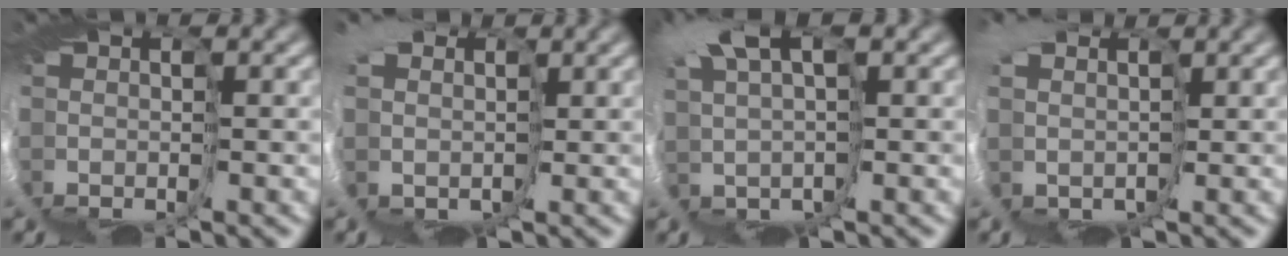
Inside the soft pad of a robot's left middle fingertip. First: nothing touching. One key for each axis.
{"total": 6.2, "fx": 1.8, "fy": 5.2, "fz": 2.9, "tx": -0.060, "ty": -0.016, "tz": 0.009}
{"total": 5.0, "fx": 2.7, "fy": 1.9, "fz": 3.7, "tx": -0.106, "ty": 0.003, "tz": 0.035}
{"total": 5.6, "fx": 1.8, "fy": 4.4, "fz": 3.0, "tx": -0.060, "ty": -0.021, "tz": 0.024}